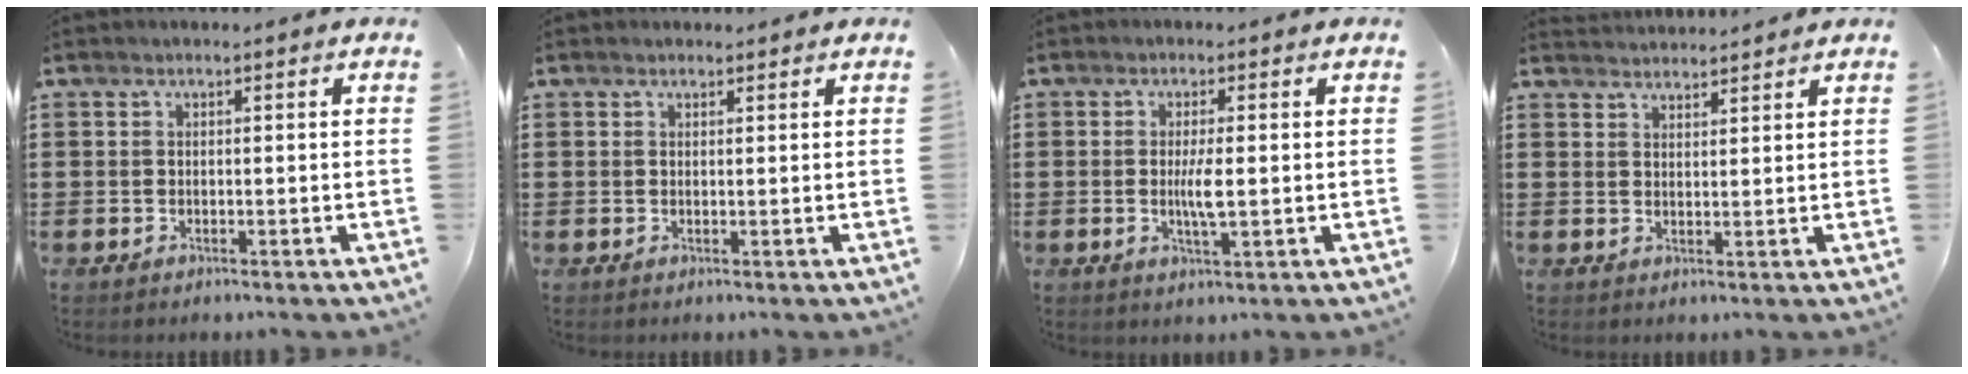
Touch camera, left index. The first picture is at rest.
{"total": 0.8, "force": [0.7, 0.3, 0.1], "torque": [-0.004, 0.002, 0.014]}
{"total": 3.7, "force": [0.0, 0.5, 3.7], "torque": [-0.066, -0.002, -0.002]}
{"total": 2.3, "force": [2.3, -0.1, -0.4], "torque": [0.001, -0.006, 0.045]}